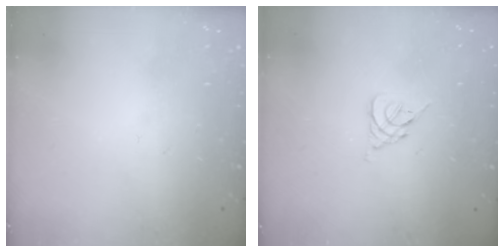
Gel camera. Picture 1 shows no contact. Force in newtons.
{"total": 2.6, "press": 2.5, "slide": 0.7}